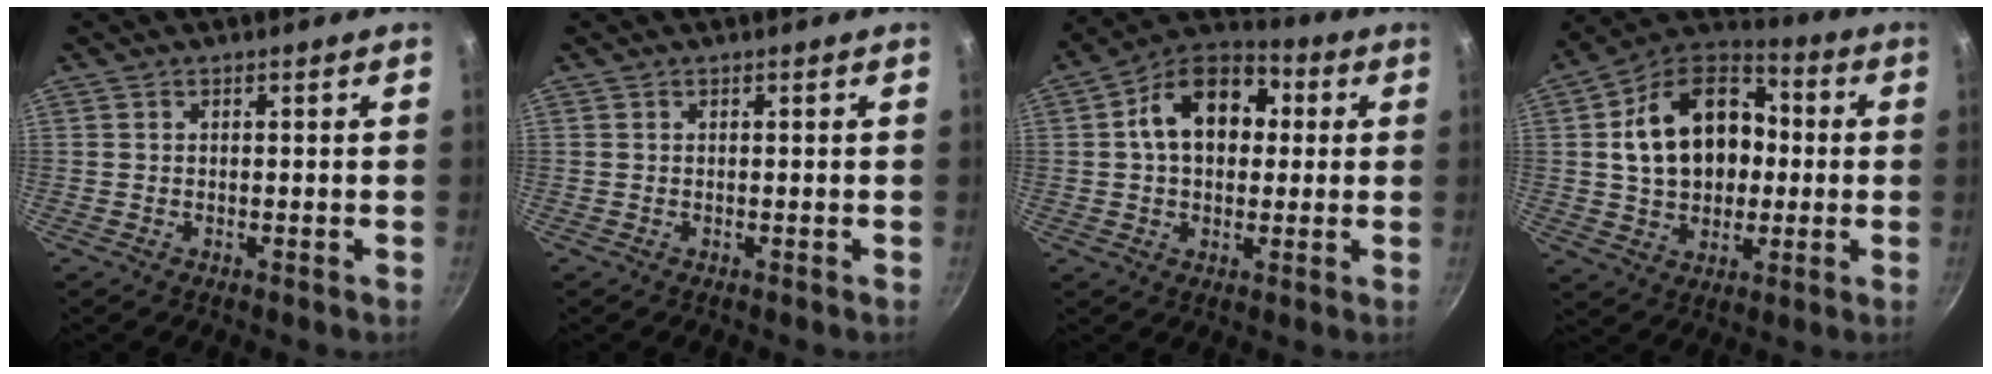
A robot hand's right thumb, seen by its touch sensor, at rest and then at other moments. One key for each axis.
{"total": 0.0}
{"total": 15.1, "fx": 2.6, "fy": 10.6, "fz": 10.5, "tx": -0.128, "ty": 0.029, "tz": 0.020}
{"total": 20.2, "fx": 1.9, "fy": 14.8, "fz": 13.7, "tx": -0.204, "ty": 0.037, "tz": 0.026}